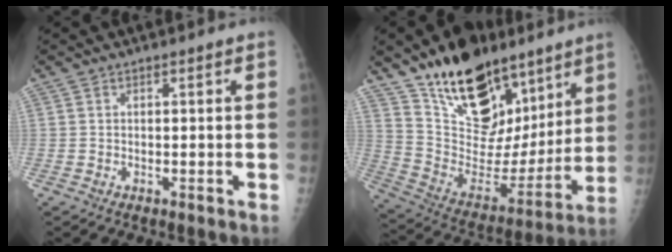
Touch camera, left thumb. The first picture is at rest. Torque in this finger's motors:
{"motor_torque": [2.17, 2.19, 1.16, -1.62, 0.30]}